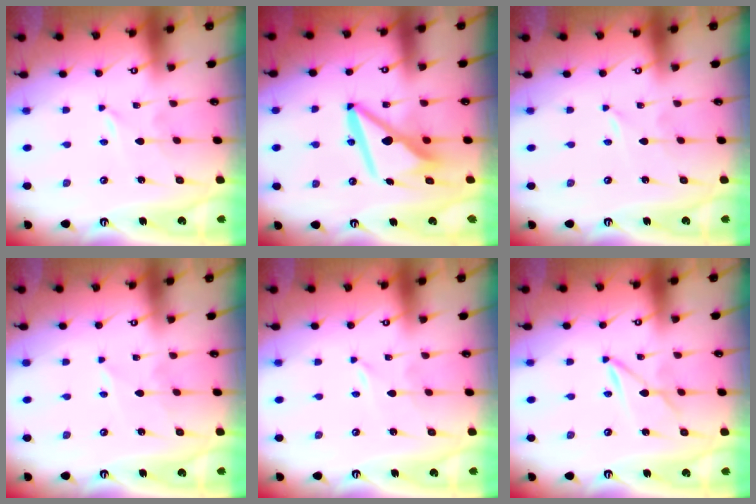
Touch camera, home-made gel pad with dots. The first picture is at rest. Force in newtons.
{"total": 11.9, "press": 11.8, "slide": 1.3}
{"total": 0.0}
{"total": 2.6, "press": 2.6, "slide": 0.2}
{"total": 0.0}
{"total": 2.0, "press": 2.0, "slide": 0.1}